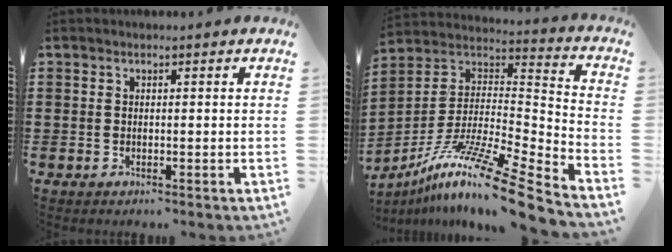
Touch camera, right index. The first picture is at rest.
{"total": 14.0, "force": [-10.7, 0.1, 9.1], "torque": [-0.163, 0.014, -0.203]}